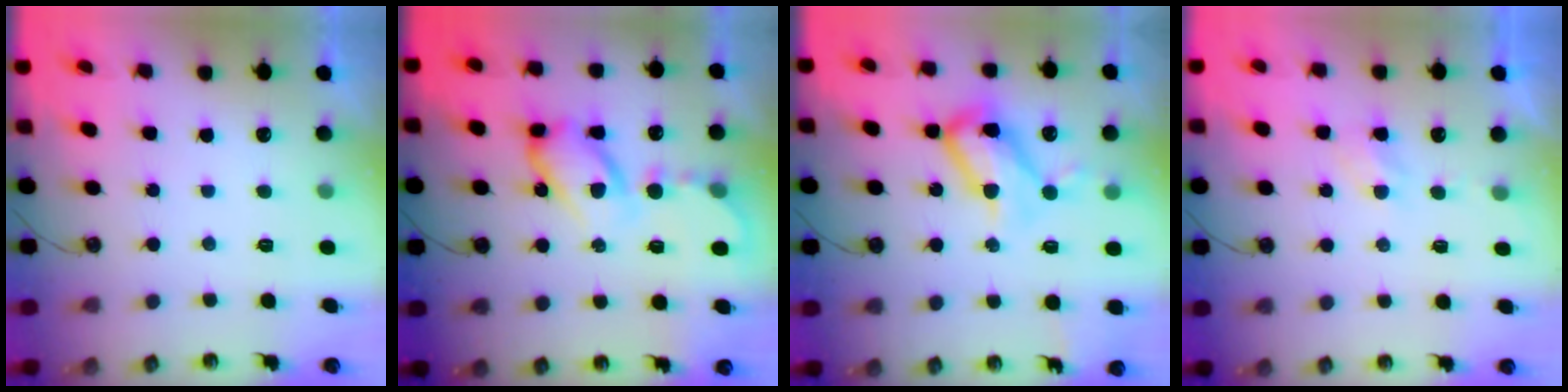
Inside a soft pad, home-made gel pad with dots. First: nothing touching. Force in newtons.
{"total": 14.0, "press": 13.9, "slide": 1.4}
{"total": 14.8, "press": 14.7, "slide": 1.5}
{"total": 3.8, "press": 3.7, "slide": 0.6}